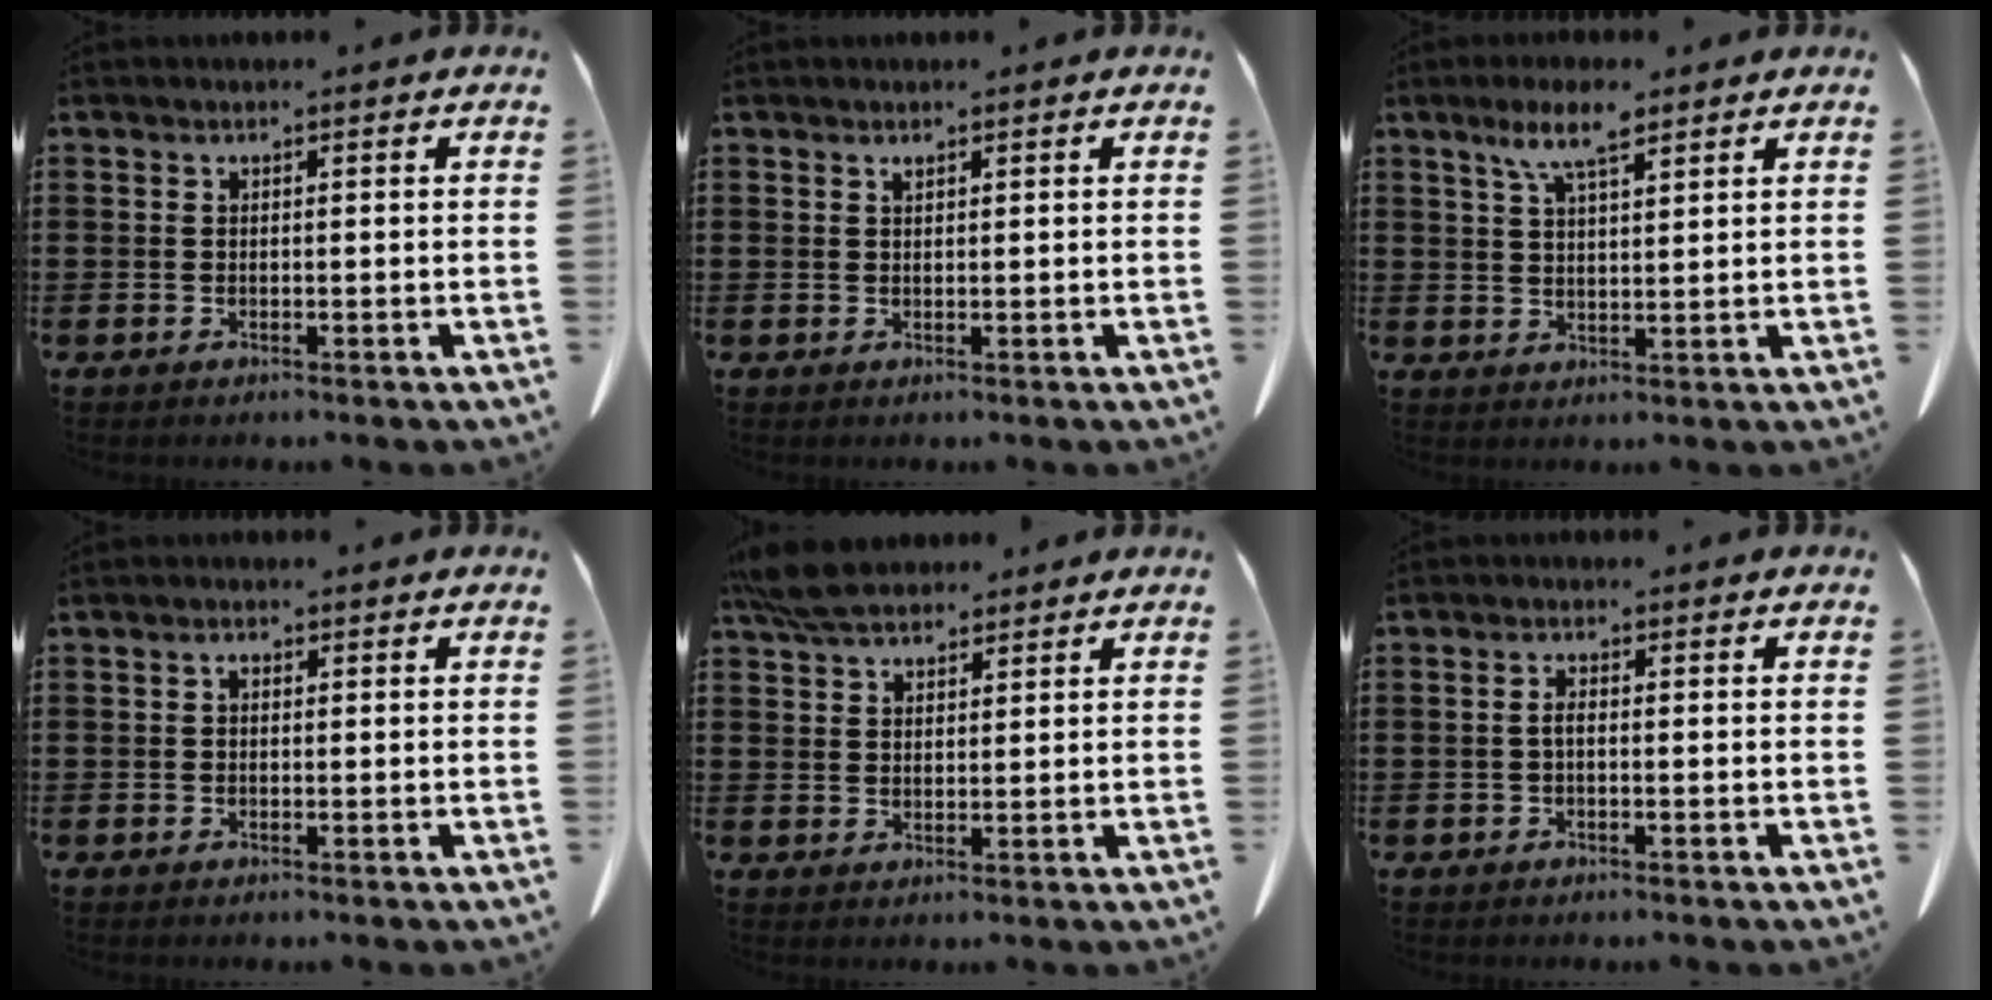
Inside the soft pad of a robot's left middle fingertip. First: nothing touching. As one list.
[{"total": 0.6, "force": [0.5, 0.1, 0.4], "torque": [-0.010, -0.003, 0.011]}, {"total": 6.6, "force": [4.2, 1.6, 4.8], "torque": [-0.104, 0.001, 0.074]}, {"total": 0.9, "force": [0.1, 0.5, 0.7], "torque": [-0.015, 0.002, 0.001]}, {"total": 6.3, "force": [5.4, 1.9, 2.7], "torque": [-0.067, -0.003, 0.103]}, {"total": 1.5, "force": [-0.3, 0.5, 1.4], "torque": [-0.027, -0.001, -0.004]}]